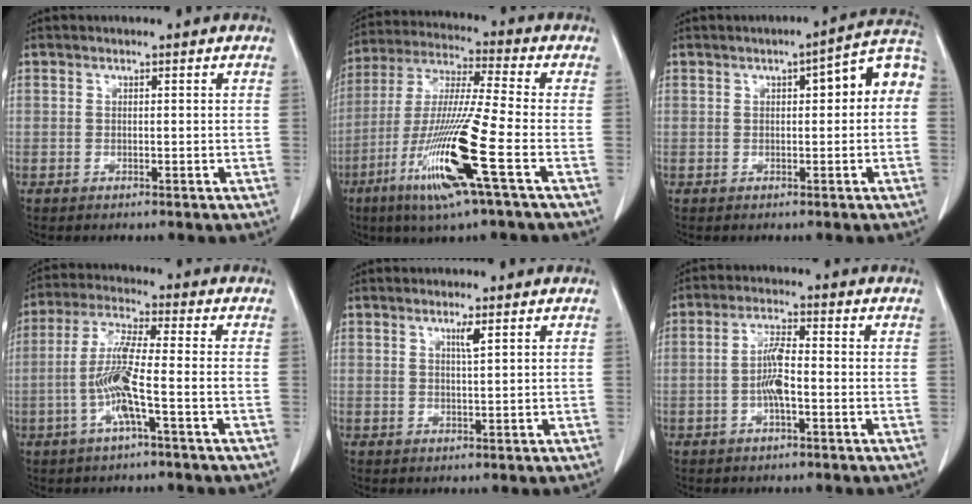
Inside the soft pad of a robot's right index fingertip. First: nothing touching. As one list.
[{"total": 16.4, "force": [-6.7, -0.7, 14.9], "torque": [-0.311, -0.027, -0.130]}, {"total": 7.4, "force": [1.1, 1.9, 7.1], "torque": [-0.086, 0.036, 0.006]}, {"total": 8.4, "force": [-2.4, -0.1, 8.1], "torque": [-0.169, 0.003, -0.050]}, {"total": 1.8, "force": [0.9, -0.2, 1.5], "torque": [-0.028, -0.004, 0.017]}, {"total": 4.7, "force": [-1.1, 0.9, 4.5], "torque": [-0.094, 0.007, -0.023]}]